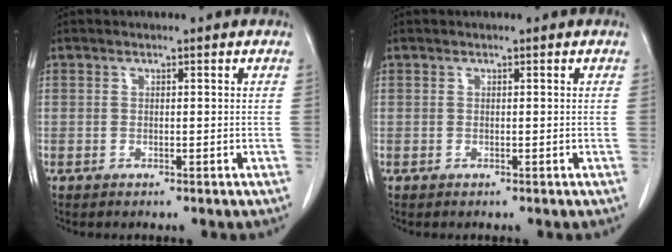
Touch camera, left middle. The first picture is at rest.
{"total": 0.0}